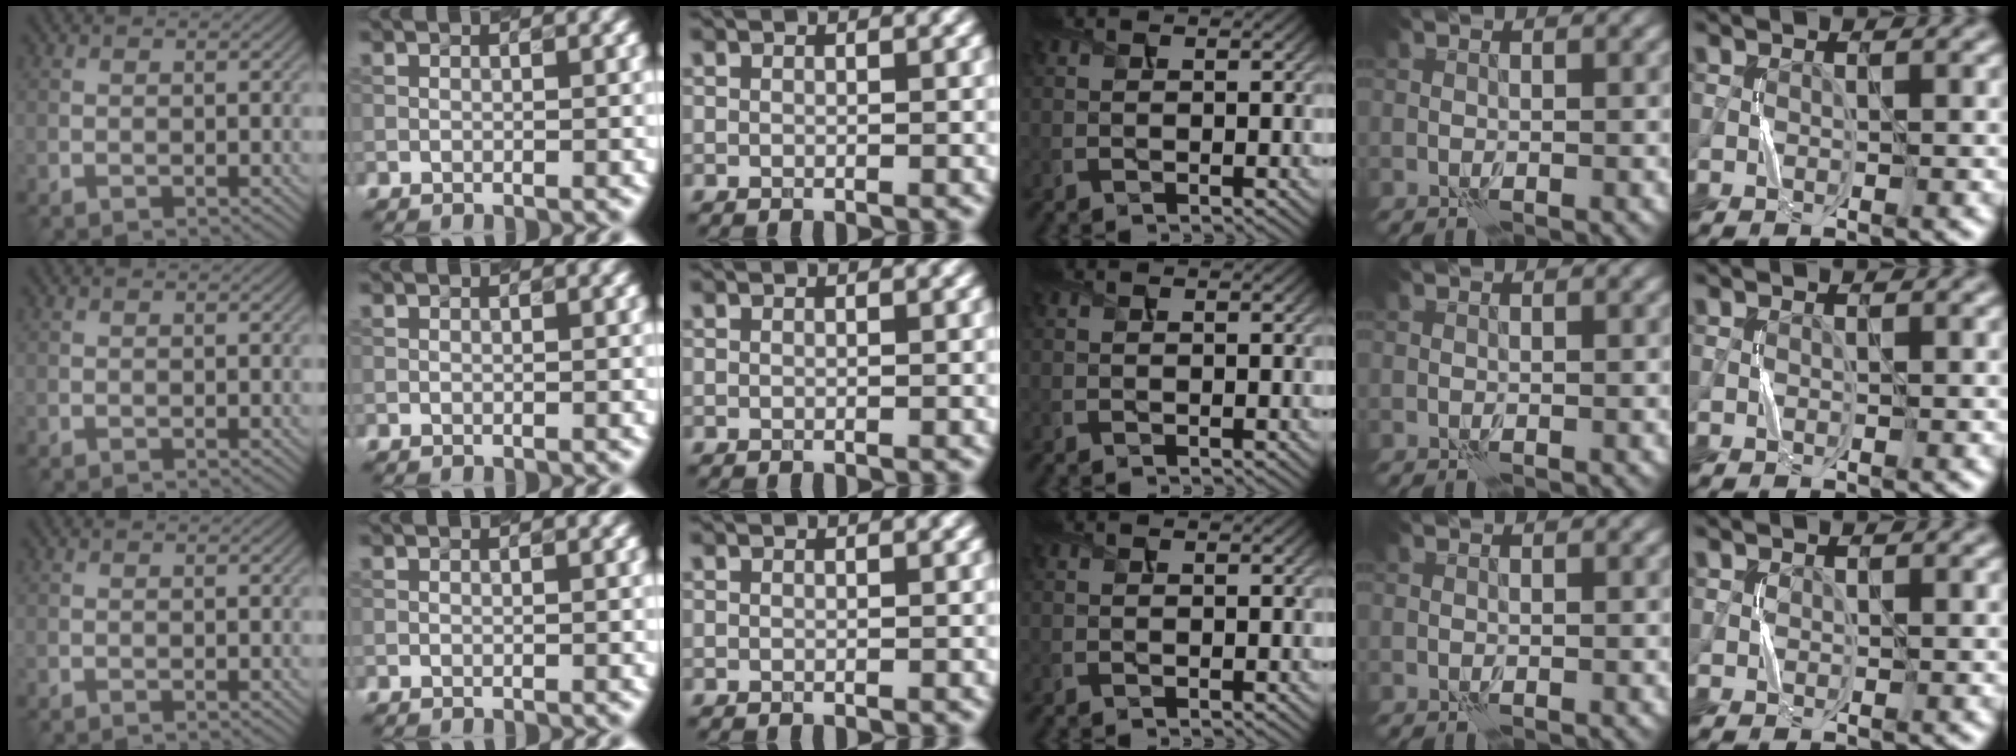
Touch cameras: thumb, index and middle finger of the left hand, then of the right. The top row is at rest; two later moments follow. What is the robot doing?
{"motion": "press", "object": "button"}